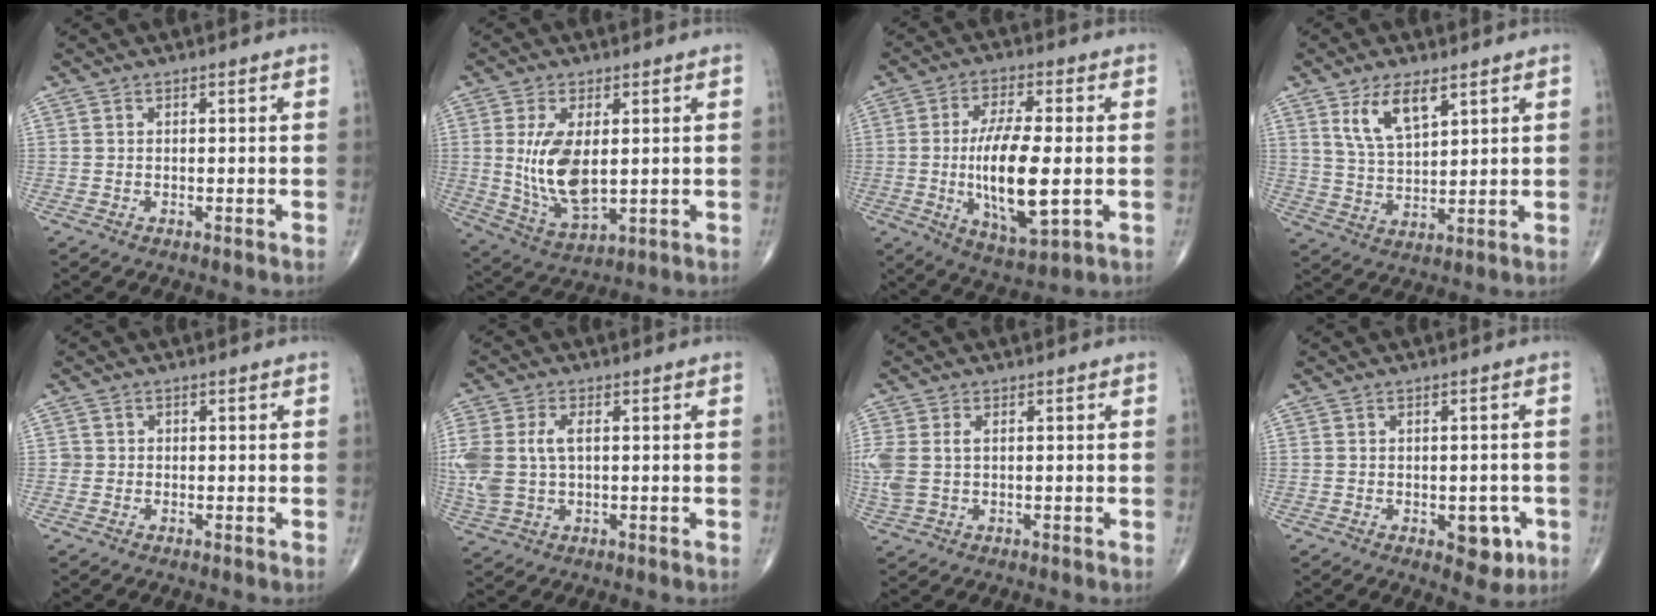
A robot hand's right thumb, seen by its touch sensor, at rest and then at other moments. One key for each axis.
{"total": 11.7, "fx": 1.1, "fy": 5.7, "fz": 10.2, "tx": -0.193, "ty": -0.021, "tz": 0.035}
{"total": 15.2, "fx": -1.5, "fy": 5.2, "fz": 14.2, "tx": -0.258, "ty": -0.008, "tz": -0.020}
{"total": 8.5, "fx": 4.7, "fy": 3.6, "fz": 6.2, "tx": -0.105, "ty": -0.026, "tz": 0.095}
{"total": 1.0, "fx": -0.1, "fy": 0.9, "fz": 0.0, "tx": 0.007, "ty": 0.005, "tz": -0.004}
{"total": 9.7, "fx": 0.9, "fy": 5.7, "fz": 7.8, "tx": -0.200, "ty": 0.008, "tz": 0.025}
{"total": 6.0, "fx": 0.5, "fy": 3.7, "fz": 4.7, "tx": -0.140, "ty": 0.013, "tz": 0.017}
{"total": 5.5, "fx": -1.9, "fy": 3.1, "fz": 4.1, "tx": -0.022, "ty": 0.001, "tz": -0.019}